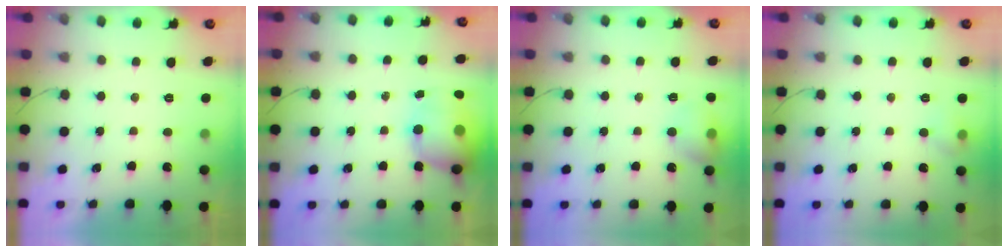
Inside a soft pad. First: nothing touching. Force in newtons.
{"total": 14.6, "press": 14.2, "slide": 3.4}
{"total": 8.6, "press": 8.6, "slide": 1.2}
{"total": 5.3, "press": 5.1, "slide": 1.4}